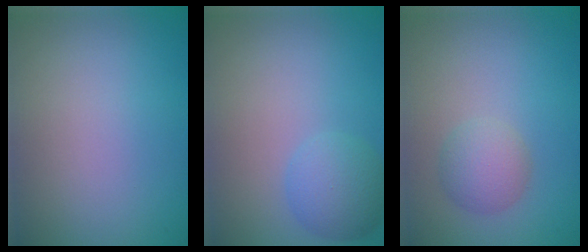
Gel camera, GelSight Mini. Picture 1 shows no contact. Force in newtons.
{"total": 3.8, "press": 3.8, "slide": 0.2}
{"total": 2.7, "press": 2.7, "slide": 0.0}